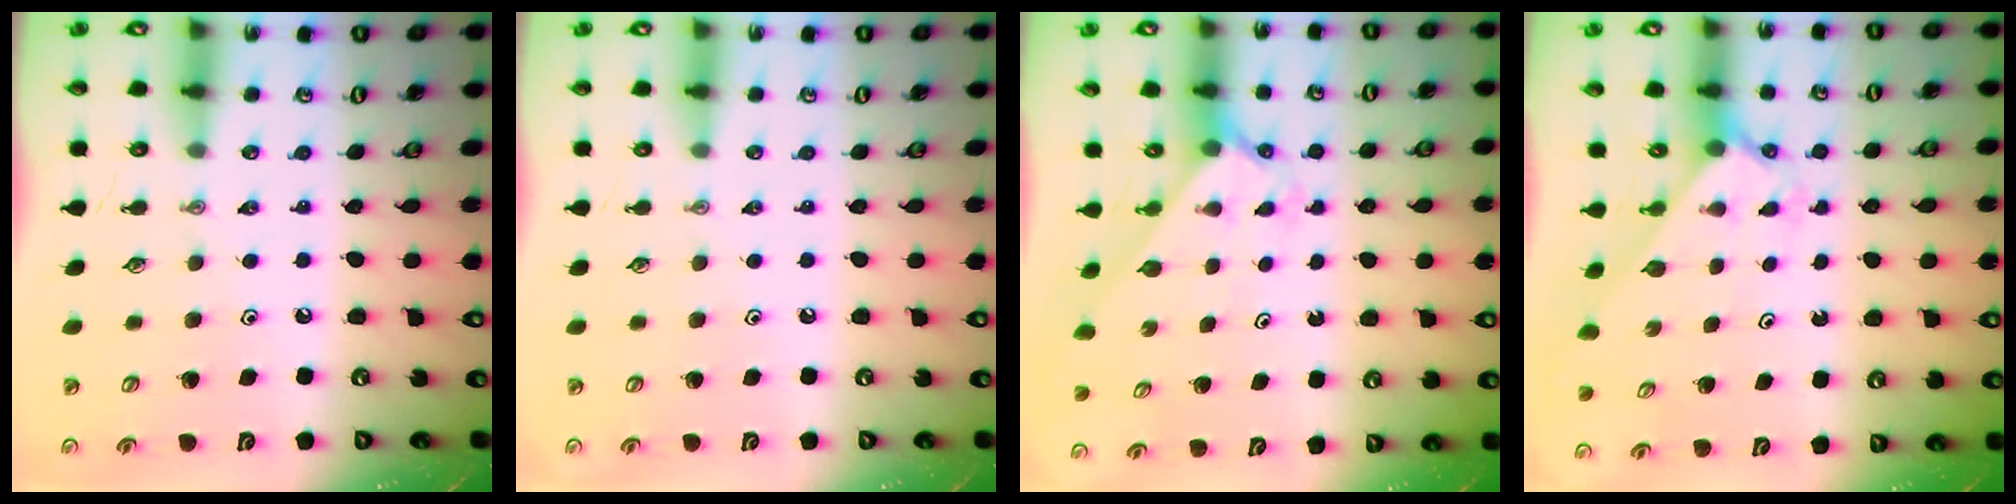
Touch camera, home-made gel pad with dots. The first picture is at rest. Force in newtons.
{"total": 0.0}
{"total": 2.1, "press": 2.1, "slide": 0.2}
{"total": 2.1, "press": 2.1, "slide": 0.2}